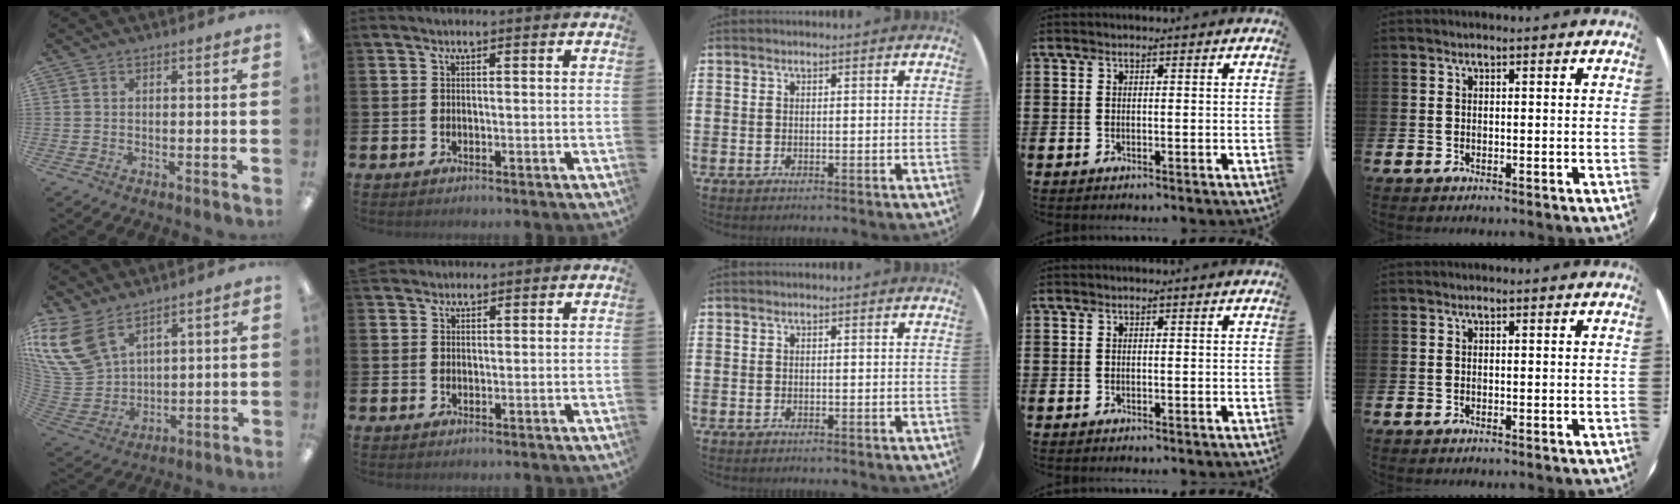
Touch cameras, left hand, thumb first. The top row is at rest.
{"thumb": {"total": 15.5, "force": [9.2, 9.7, 7.8], "torque": [-0.195, -0.040, 0.181]}, "index": {"total": 1.9, "force": [1.8, 0.7, -0.2], "torque": [0.014, -0.002, 0.031]}}